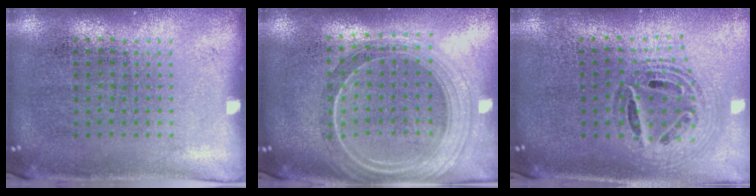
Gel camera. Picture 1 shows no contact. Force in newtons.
{"total": 2.5, "press": 2.1, "slide": 1.3}
{"total": 1.3, "press": 1.2, "slide": 0.5}